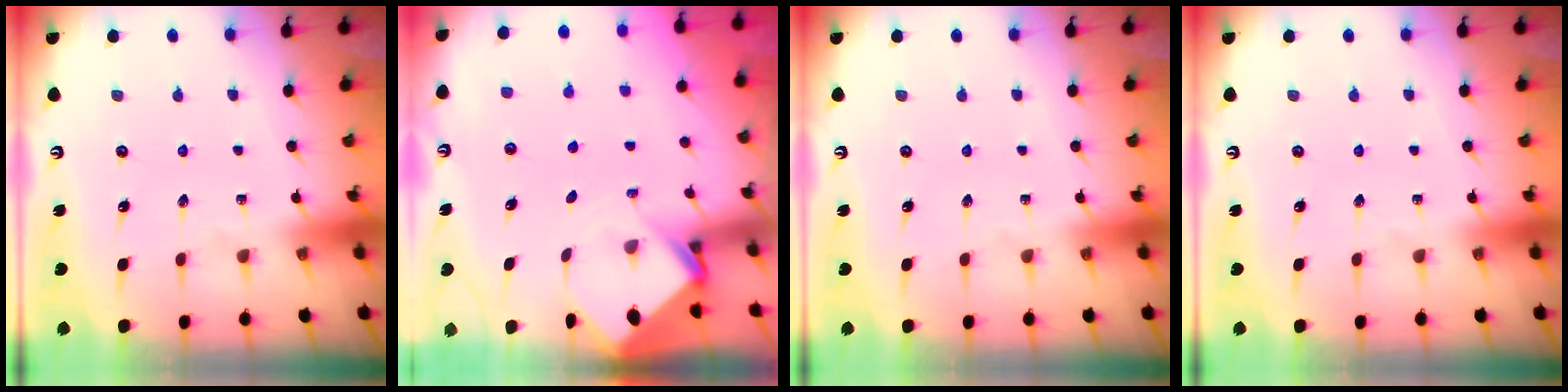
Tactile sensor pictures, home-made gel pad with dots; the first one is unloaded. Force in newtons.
{"total": 3.6, "press": 3.6, "slide": 0.3}
{"total": 0.0}
{"total": 0.0}